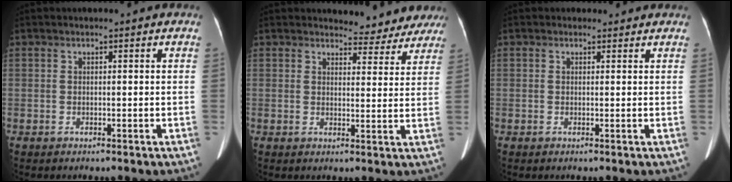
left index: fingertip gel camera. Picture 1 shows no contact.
{"total": 8.5, "force": [8.1, 2.5, 0.2], "torque": [0.021, -0.014, 0.074]}
{"total": 1.4, "force": [1.0, 1.0, -0.1], "torque": [0.004, 0.009, 0.009]}